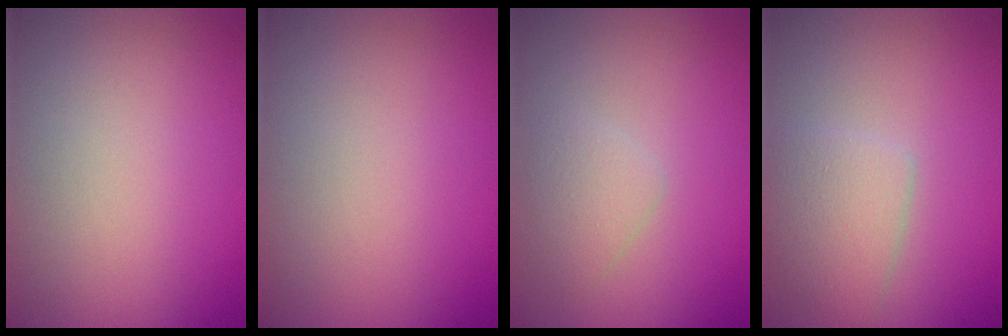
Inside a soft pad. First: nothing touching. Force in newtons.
{"total": 0.0}
{"total": 1.6, "press": 1.6, "slide": 0.1}
{"total": 2.9, "press": 2.9, "slide": 0.2}